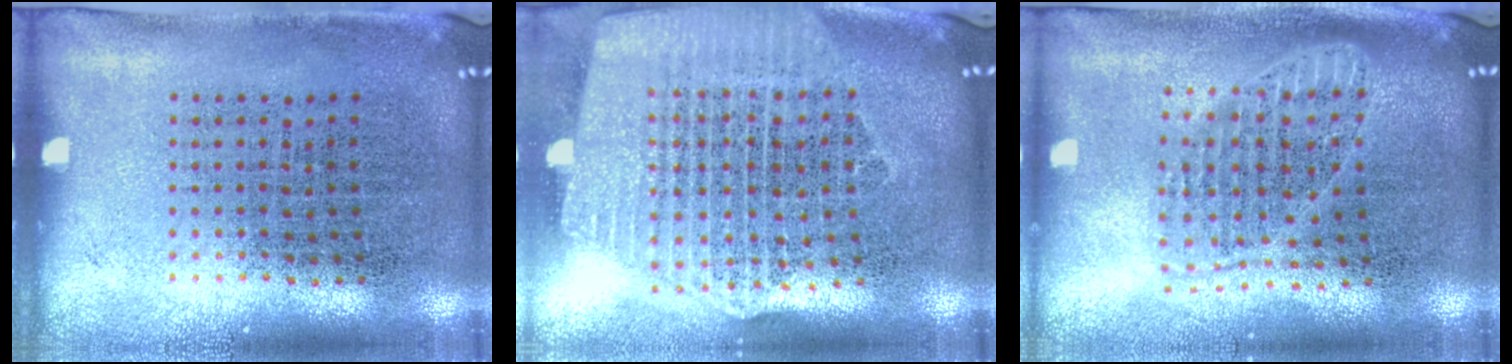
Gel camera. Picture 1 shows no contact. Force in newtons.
{"total": 2.6, "press": 2.2, "slide": 1.3}
{"total": 1.7, "press": 1.4, "slide": 0.9}